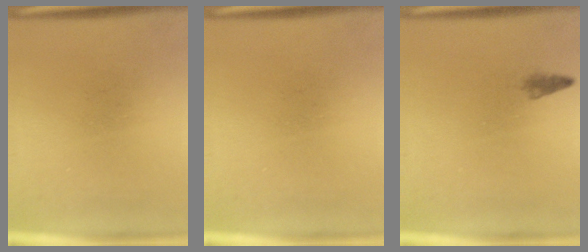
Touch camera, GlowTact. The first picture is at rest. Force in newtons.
{"total": 0.0}
{"total": 0.9}